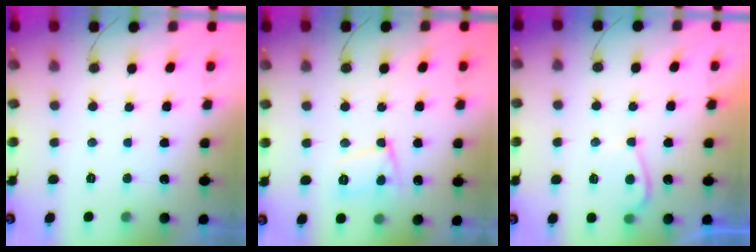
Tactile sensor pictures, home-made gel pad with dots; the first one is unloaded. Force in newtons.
{"total": 10.4, "press": 10.4, "slide": 0.9}
{"total": 3.5, "press": 3.4, "slide": 0.8}